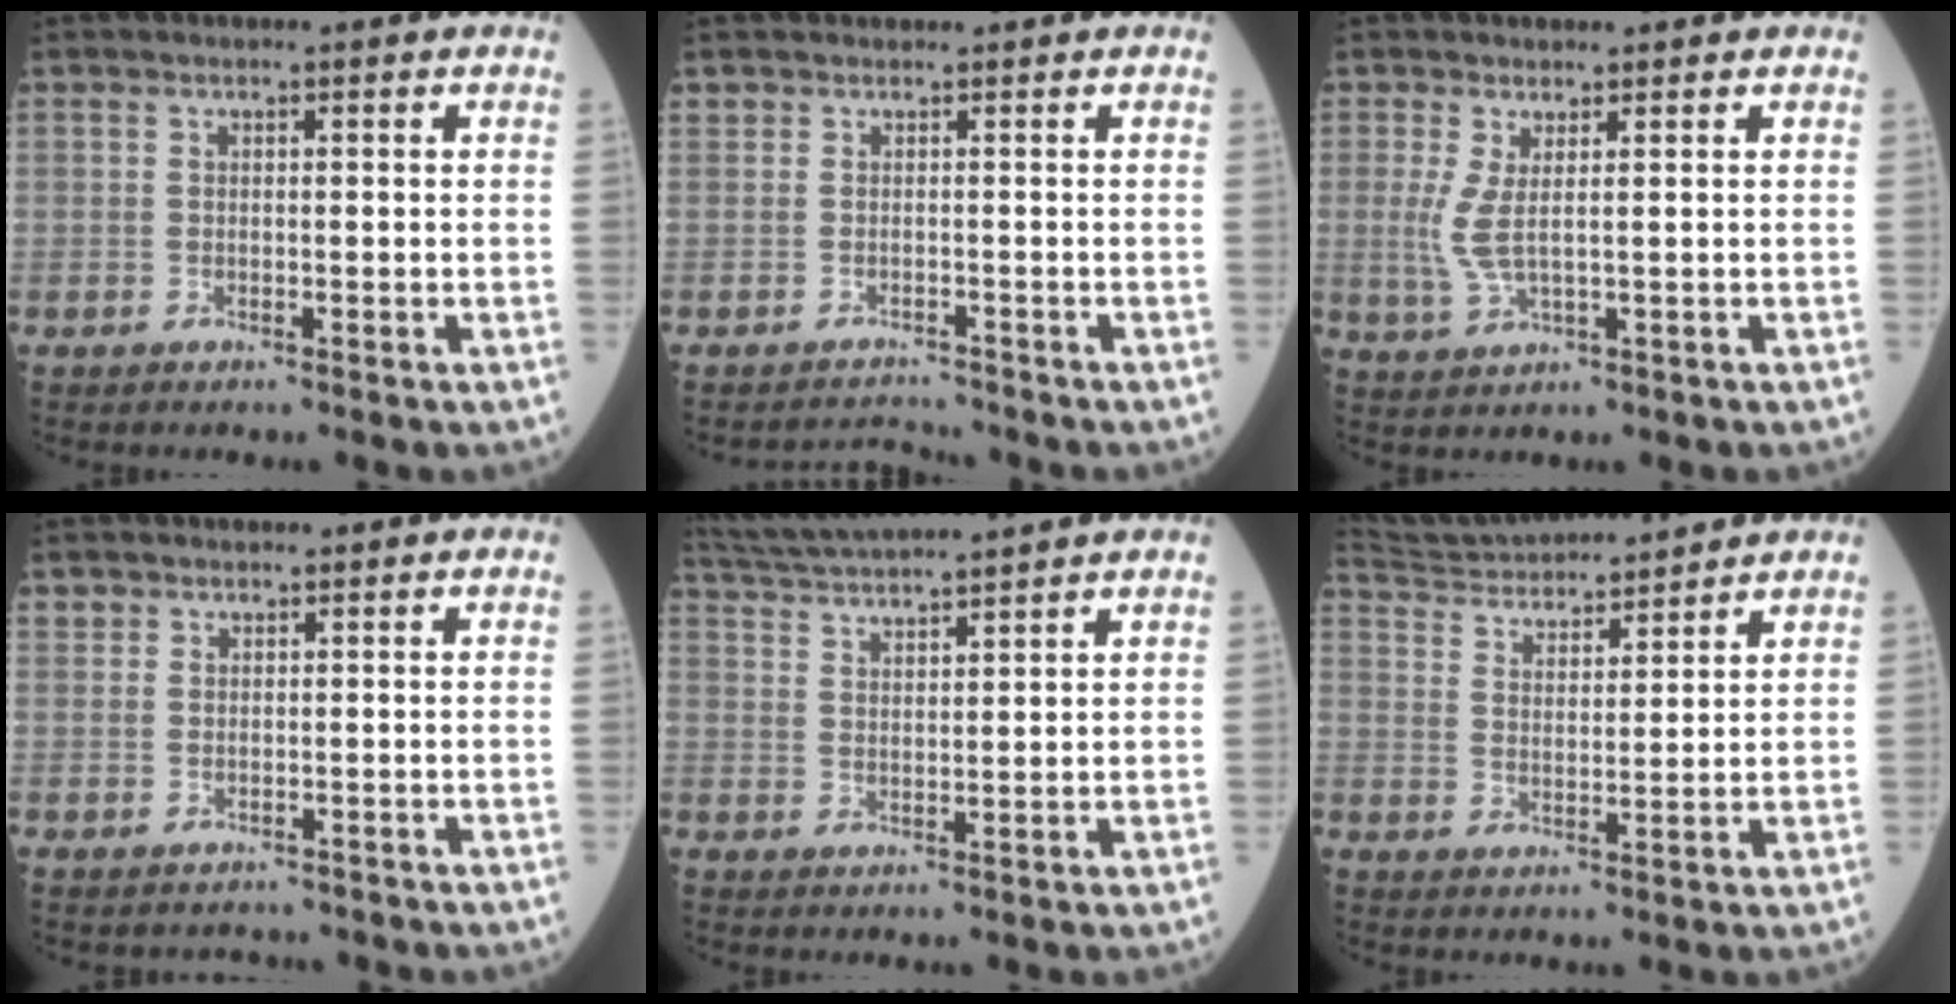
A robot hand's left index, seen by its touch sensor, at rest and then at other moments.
{"total": 1.7, "force": [-1.3, 0.2, -1.1], "torque": [0.014, -0.003, -0.015]}
{"total": 3.5, "force": [0.5, 0.6, 3.4], "torque": [-0.087, -0.007, 0.021]}
{"total": 1.1, "force": [-0.3, 1.1, -0.2], "torque": [0.000, 0.006, -0.003]}
{"total": 11.1, "force": [10.3, -1.0, 4.0], "torque": [-0.083, 0.026, 0.169]}
{"total": 12.4, "force": [12.0, 0.6, 3.1], "torque": [-0.071, 0.020, 0.204]}